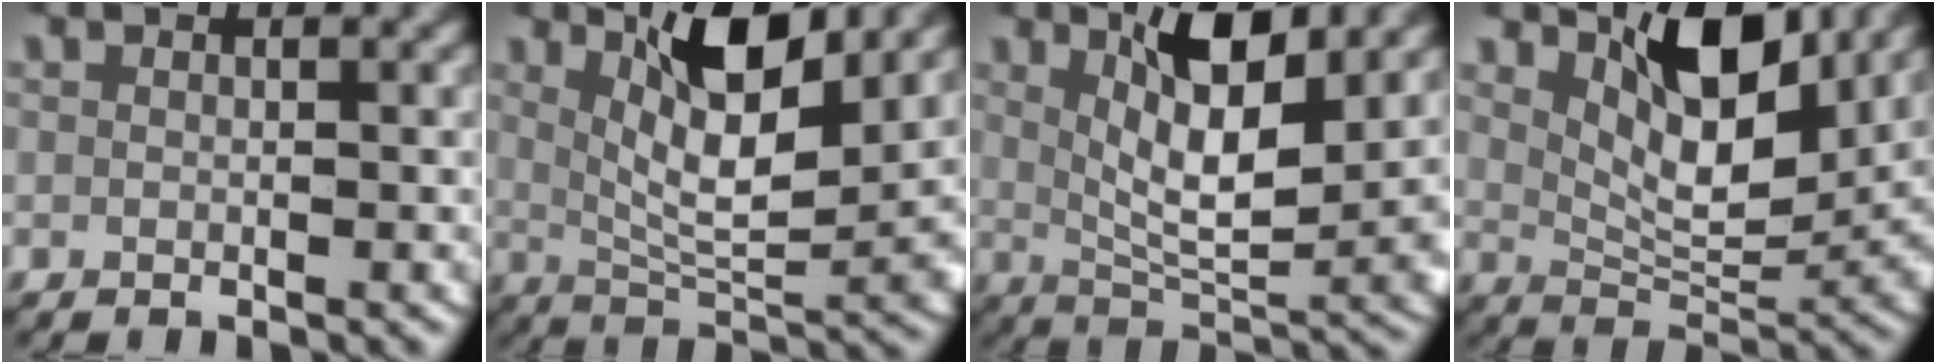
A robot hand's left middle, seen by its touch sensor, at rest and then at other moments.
{"total": 8.4, "force": [3.5, 2.5, 7.2], "torque": [-0.118, -0.011, 0.059]}
{"total": 8.8, "force": [2.8, 2.9, 7.8], "torque": [-0.126, -0.014, 0.051]}
{"total": 8.1, "force": [4.1, 3.2, 6.2], "torque": [-0.100, -0.009, 0.068]}